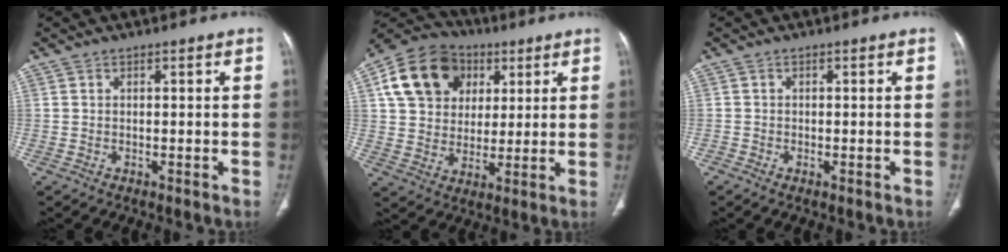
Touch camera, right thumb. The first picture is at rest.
{"total": 16.4, "force": [5.8, 12.9, 8.3], "torque": [-0.132, 0.007, 0.099]}
{"total": 0.7, "force": [-0.5, 0.3, 0.4], "torque": [-0.010, -0.002, -0.011]}